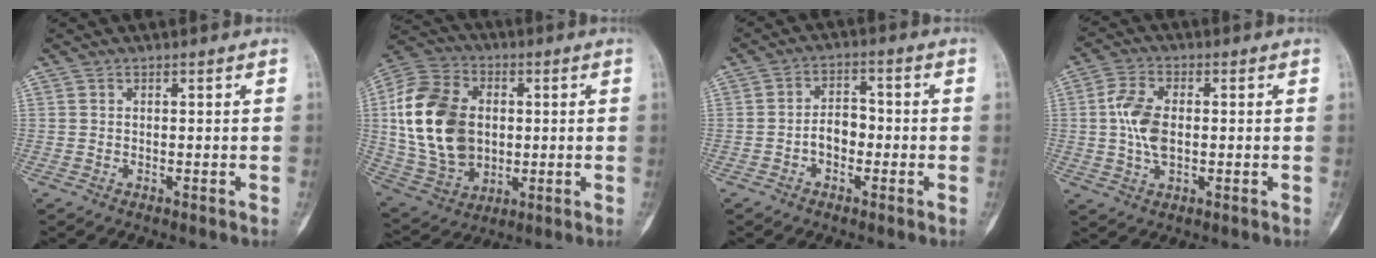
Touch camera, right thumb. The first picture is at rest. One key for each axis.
{"total": 20.6, "fx": 1.5, "fy": 14.8, "fz": 14.2, "tx": -0.260, "ty": 0.007, "tz": 0.035}
{"total": 4.9, "fx": -1.4, "fy": 3.4, "fz": 3.3, "tx": -0.038, "ty": 0.023, "tz": -0.032}
{"total": 7.9, "fx": 0.2, "fy": 4.5, "fz": 6.5, "tx": -0.130, "ty": 0.007, "tz": 0.000}